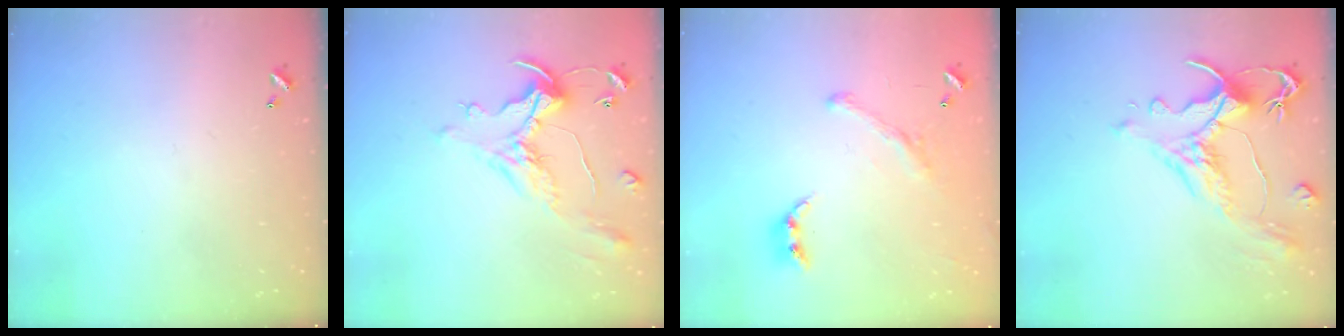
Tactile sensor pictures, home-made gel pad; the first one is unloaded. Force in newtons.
{"total": 1.7, "press": 1.2, "slide": 1.1}
{"total": 1.8, "press": 1.2, "slide": 1.3}
{"total": 1.5, "press": 0.2, "slide": 1.5}